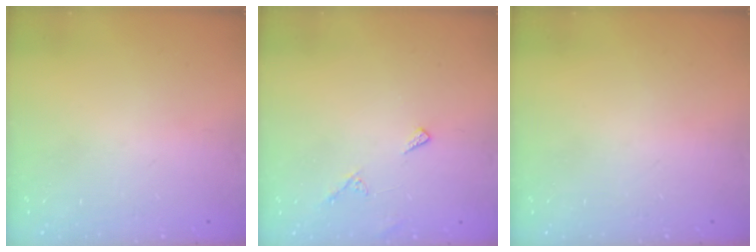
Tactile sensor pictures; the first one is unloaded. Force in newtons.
{"total": 6.3, "press": 6.3, "slide": 0.6}
{"total": 0.0}